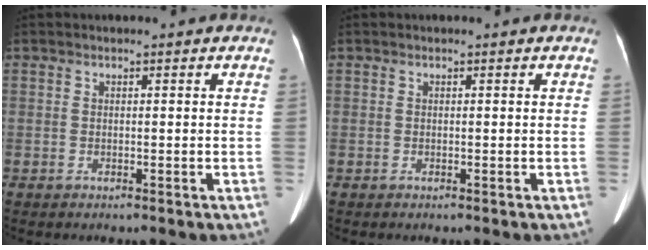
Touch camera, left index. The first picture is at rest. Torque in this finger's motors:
{"motor_torque": [-0.01, -0.10, 0.01, 0.00]}